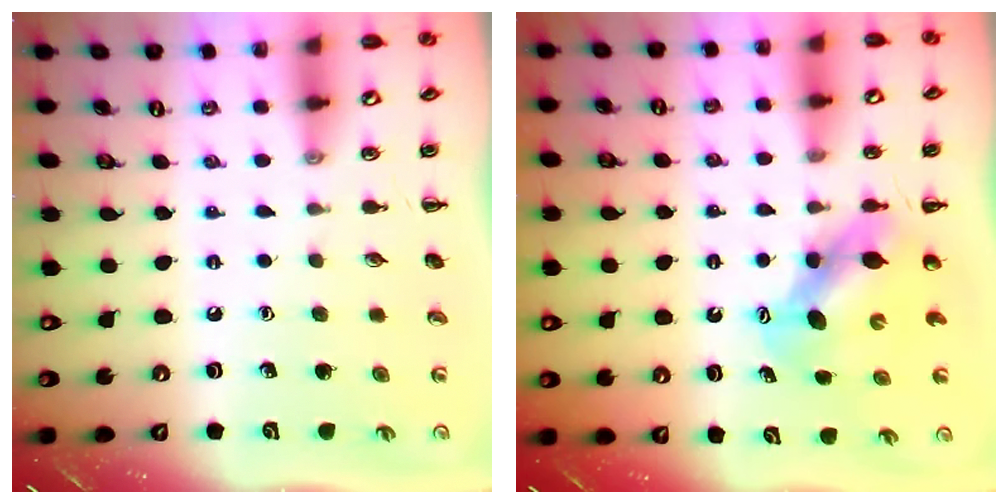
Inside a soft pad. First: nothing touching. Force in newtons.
{"total": 7.1, "press": 7.0, "slide": 1.4}